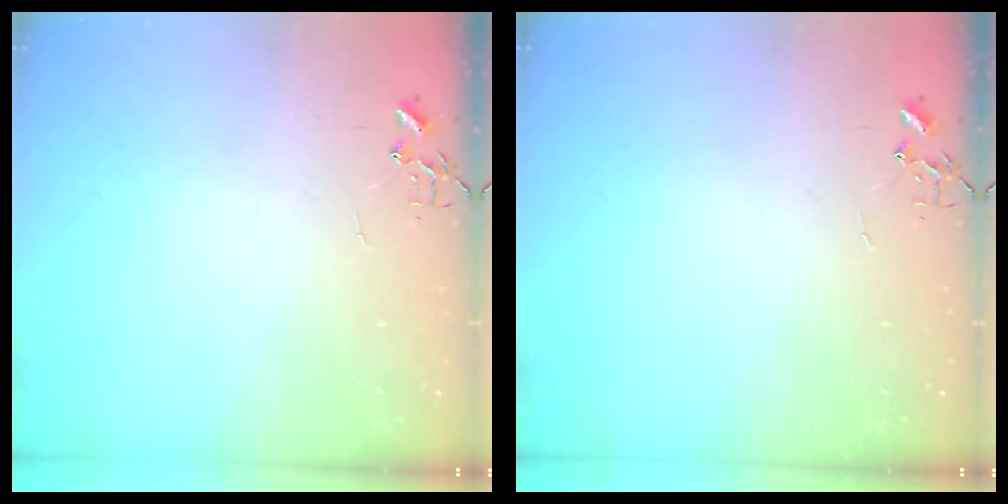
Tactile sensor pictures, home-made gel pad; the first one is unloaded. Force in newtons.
{"total": 0.0}